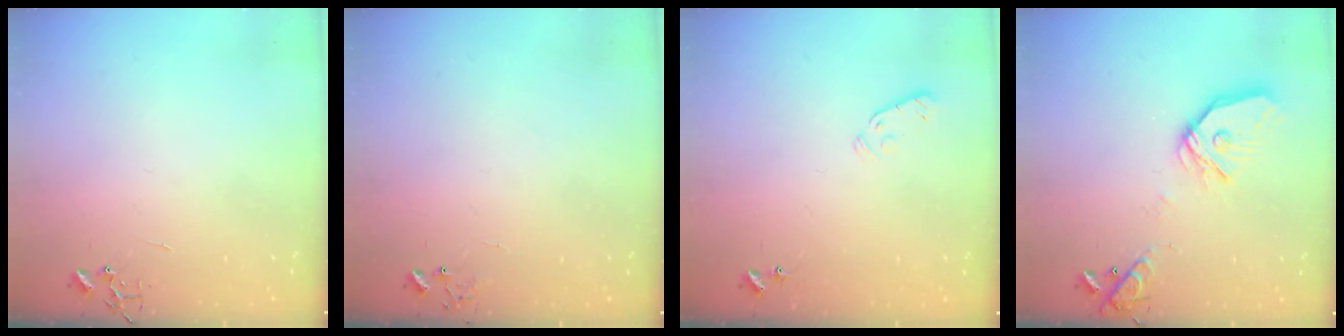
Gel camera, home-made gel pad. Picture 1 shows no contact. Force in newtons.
{"total": 6.5, "press": 6.5, "slide": 0.5}
{"total": 3.8, "press": 3.7, "slide": 0.7}
{"total": 15.8, "press": 15.6, "slide": 2.1}